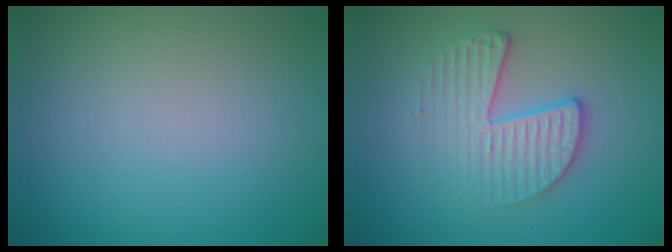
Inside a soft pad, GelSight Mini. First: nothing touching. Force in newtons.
{"total": 3.3, "press": 3.0, "slide": 1.3}